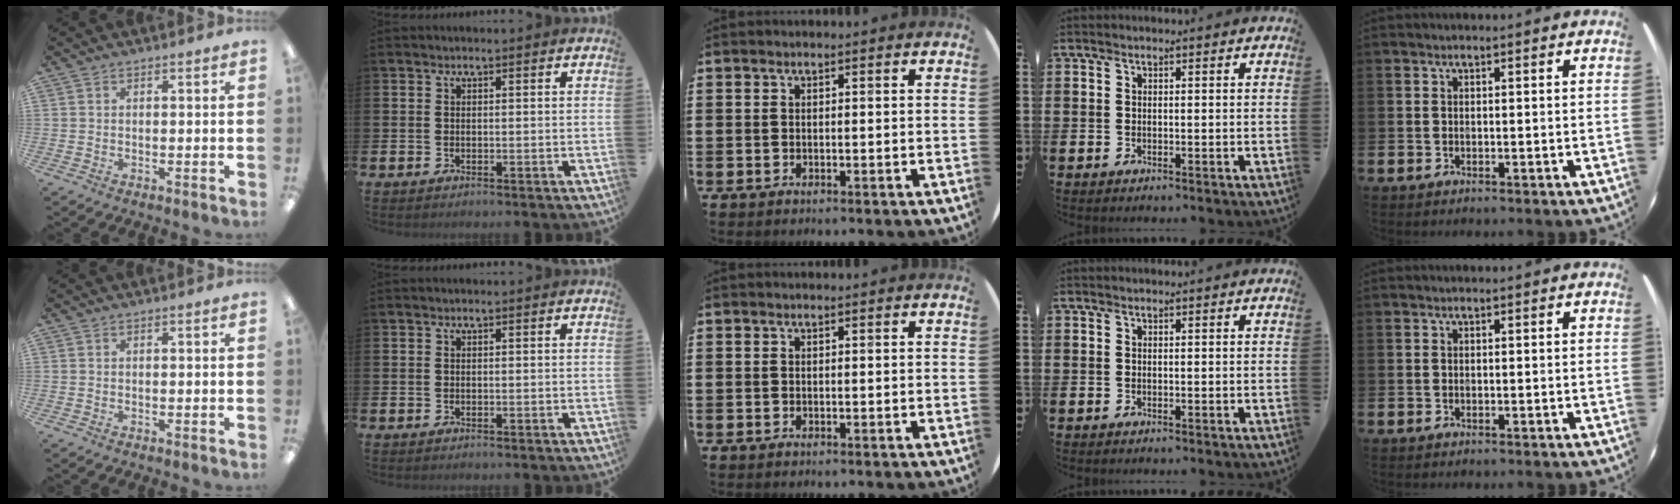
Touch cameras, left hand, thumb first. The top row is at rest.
{}